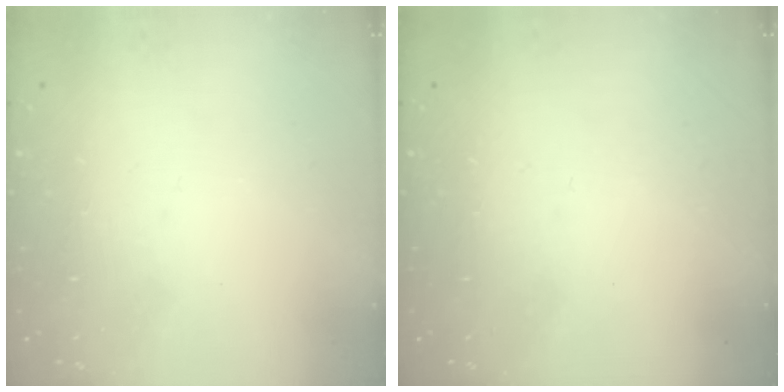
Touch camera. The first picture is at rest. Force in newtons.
{"total": 0.0}